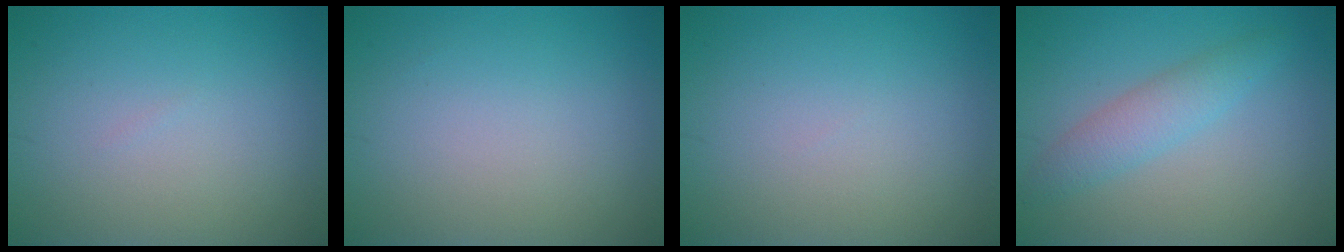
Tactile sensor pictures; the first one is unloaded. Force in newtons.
{"total": 0.0}
{"total": 0.0}
{"total": 2.8, "press": 2.8, "slide": 0.0}